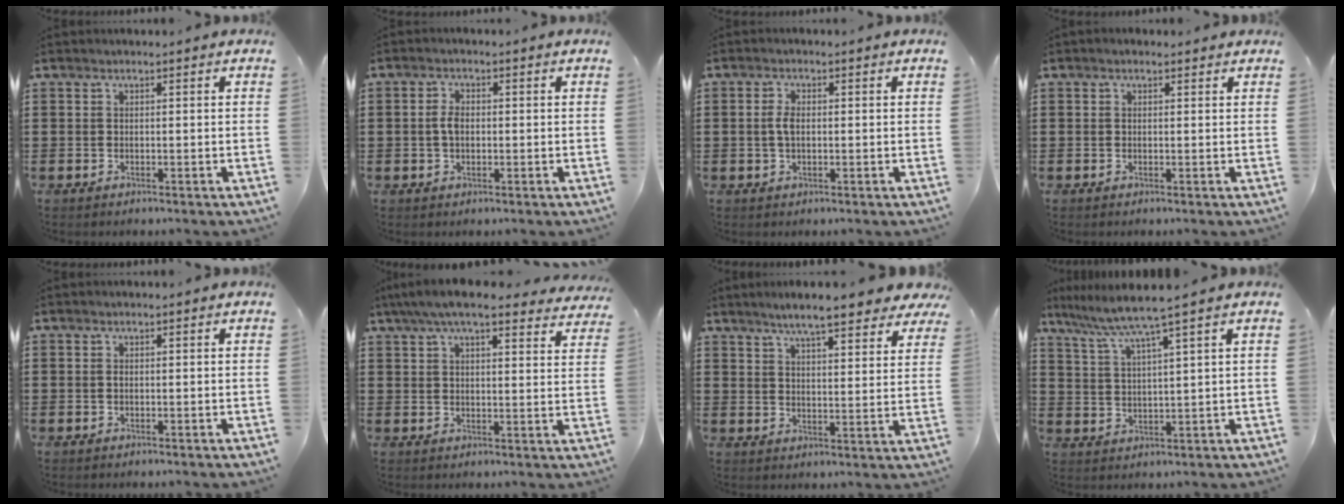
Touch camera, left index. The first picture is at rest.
{"total": 2.7, "force": [0.0, 1.5, 2.2], "torque": [-0.054, 0.003, -0.003]}
{"total": 2.6, "force": [0.1, 1.2, 2.3], "torque": [-0.056, 0.001, -0.002]}
{"total": 0.7, "force": [0.4, 0.4, 0.3], "torque": [-0.007, 0.004, 0.007]}
{"total": 0.0}
{"total": 7.1, "force": [6.0, 1.0, 3.6], "torque": [-0.087, -0.013, 0.109]}
{"total": 7.2, "force": [6.3, 0.7, 3.5], "torque": [-0.073, -0.023, 0.107]}
{"total": 5.6, "force": [4.2, -0.9, 3.6], "torque": [-0.086, -0.024, 0.066]}